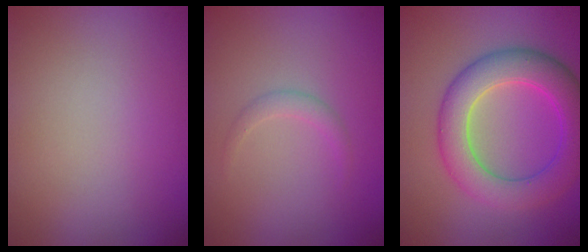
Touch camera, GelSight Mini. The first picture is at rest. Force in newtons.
{"total": 1.2, "press": 1.1, "slide": 0.1}
{"total": 6.7, "press": 6.7, "slide": 0.2}